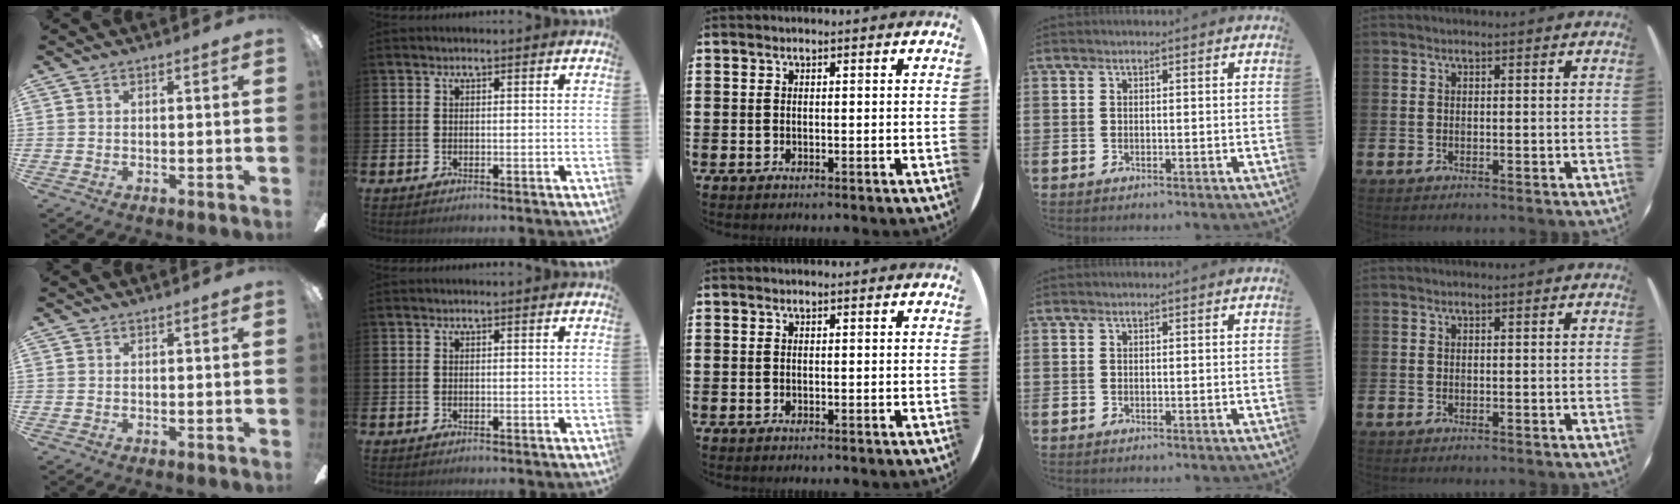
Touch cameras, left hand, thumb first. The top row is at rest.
{}